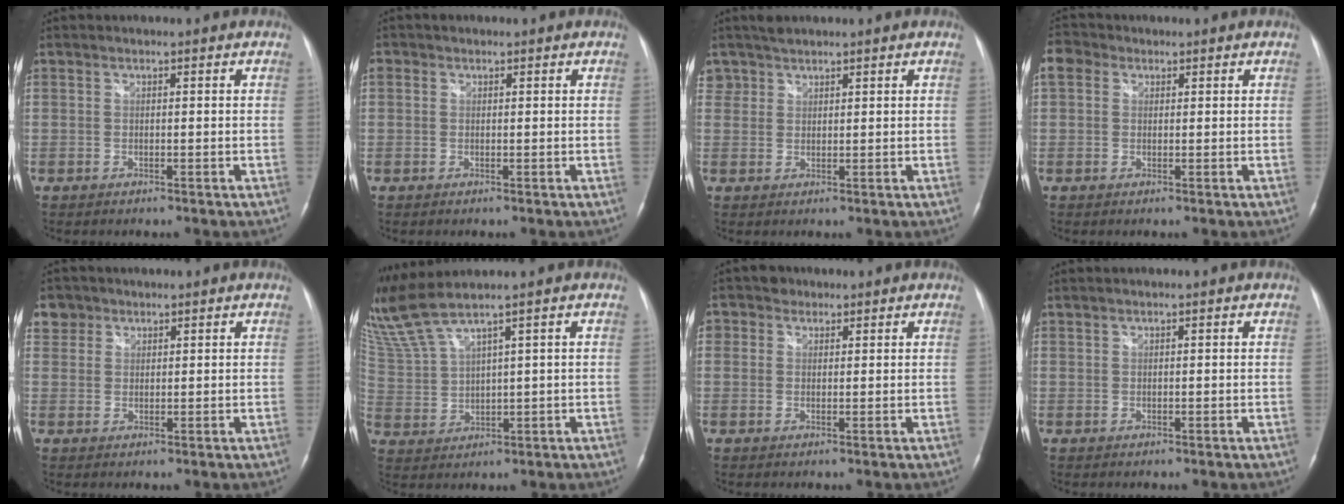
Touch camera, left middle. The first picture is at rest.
{"total": 1.1, "force": [0.5, 0.9, 0.3], "torque": [-0.006, 0.009, 0.008]}
{"total": 2.7, "force": [2.5, 1.1, 0.2], "torque": [-0.010, 0.013, 0.048]}
{"total": 3.4, "force": [1.5, 2.7, 1.4], "torque": [-0.037, 0.020, 0.030]}
{"total": 3.1, "force": [2.1, 2.3, -0.2], "torque": [0.014, 0.006, 0.036]}
{"total": 7.9, "force": [6.7, -1.2, 4.0], "torque": [-0.102, 0.007, 0.152]}
{"total": 2.1, "force": [1.3, 1.6, 0.0], "torque": [0.002, 0.003, 0.013]}
{"total": 0.6, "force": [0.6, -0.1, 0.0], "torque": [-0.004, 0.004, 0.018]}